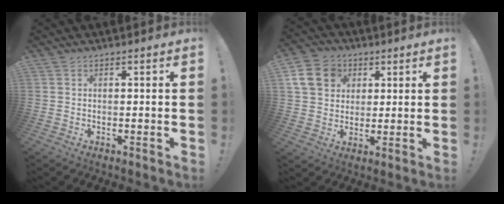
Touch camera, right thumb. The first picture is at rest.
{"total": 13.1, "force": [4.4, 10.9, 5.8], "torque": [-0.088, -0.011, 0.091]}